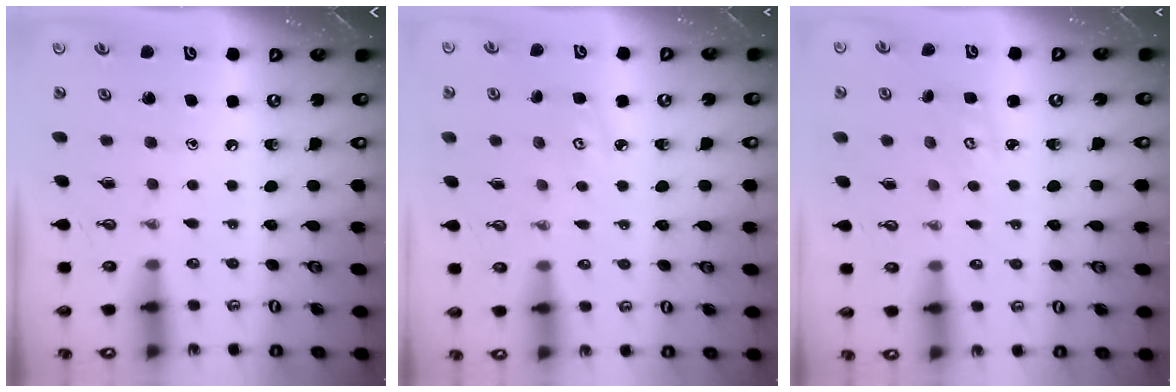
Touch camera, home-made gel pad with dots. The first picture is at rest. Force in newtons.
{"total": 3.3, "press": 3.3, "slide": 0.4}
{"total": 1.7, "press": 1.7, "slide": 0.2}